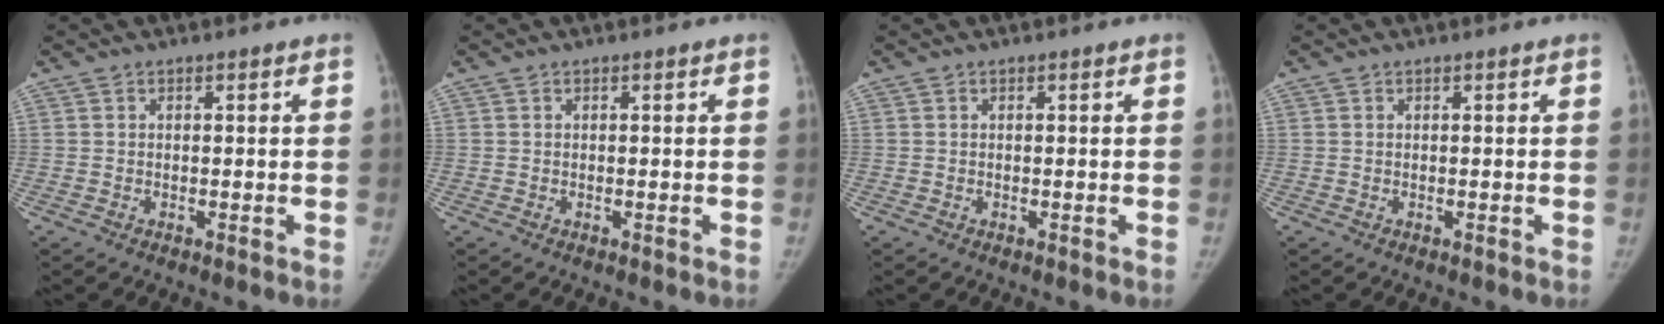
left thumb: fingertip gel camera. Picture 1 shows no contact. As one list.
[{"total": 0.0}, {"total": 0.0}, {"total": 0.0}]